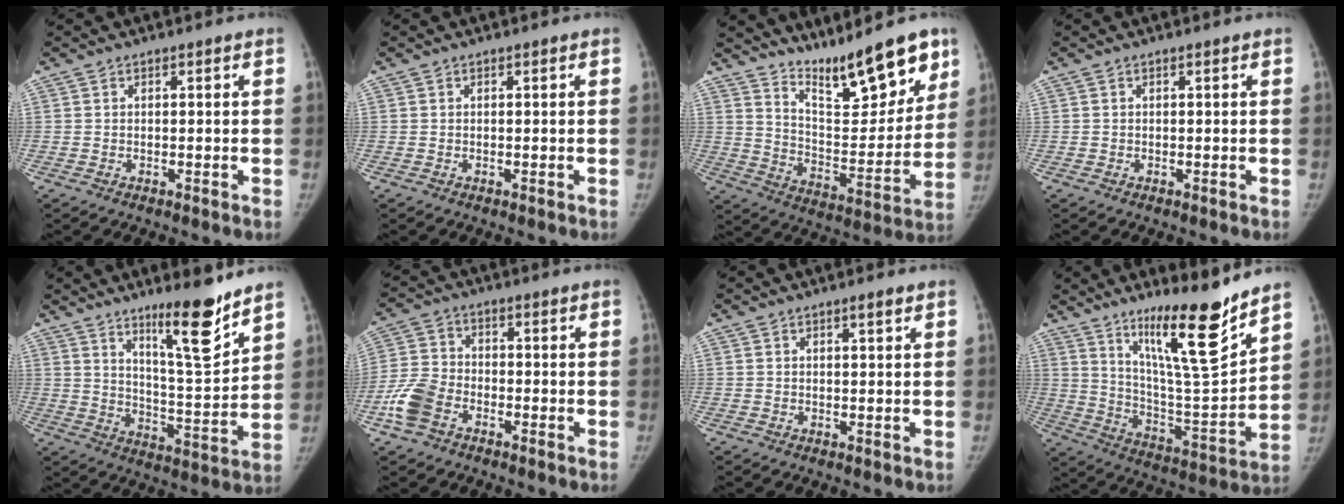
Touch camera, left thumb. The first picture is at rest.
{"total": 0.0}
{"total": 18.7, "force": [13.6, 5.3, 11.6], "torque": [-0.127, -0.092, 0.225]}
{"total": 0.0}
{"total": 13.2, "force": [9.4, 1.9, 9.1], "torque": [-0.123, -0.081, 0.156]}
{"total": 7.8, "force": [-3.9, 5.1, 4.5], "torque": [-0.101, 0.016, -0.081]}
{"total": 1.3, "force": [0.8, 0.1, 1.0], "torque": [-0.015, -0.004, 0.014]}
{"total": 18.4, "force": [12.9, 2.3, 13.0], "torque": [-0.181, -0.098, 0.223]}